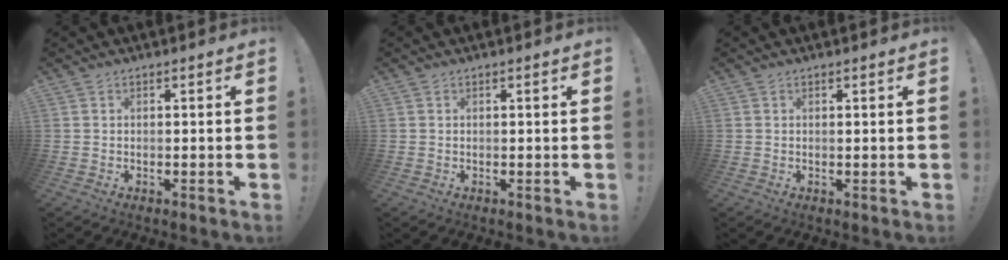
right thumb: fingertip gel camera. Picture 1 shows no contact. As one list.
[{"total": 0.0}, {"total": 0.6, "force": [0.4, -0.1, 0.4], "torque": [0.004, -0.005, 0.004]}]